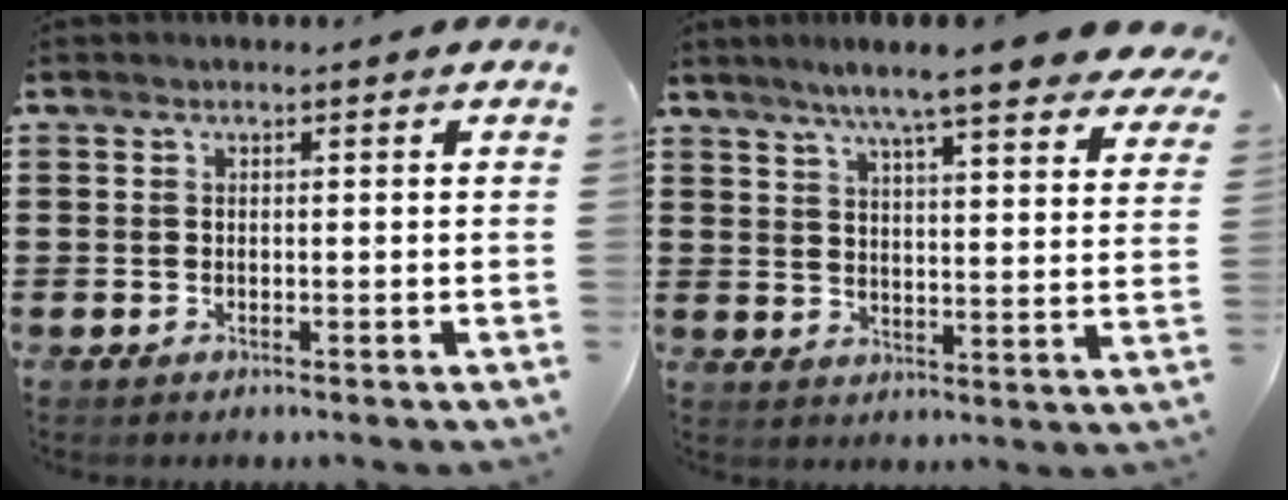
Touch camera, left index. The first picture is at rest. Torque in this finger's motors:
{"motor_torque": [1.32, 0.82, 0.38, 0.02]}